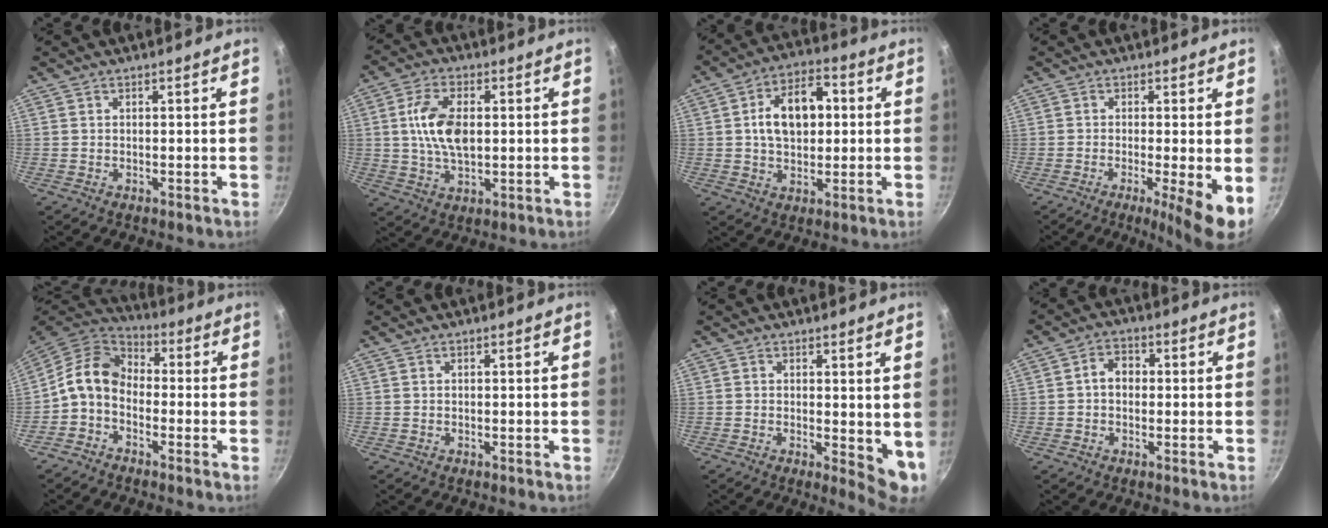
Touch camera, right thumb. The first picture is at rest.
{"total": 10.3, "force": [1.2, 5.7, 8.5], "torque": [-0.152, 0.004, 0.019]}
{"total": 12.6, "force": [1.5, 8.2, 9.4], "torque": [-0.123, 0.019, 0.016]}
{"total": 7.6, "force": [-1.6, 0.9, 7.4], "torque": [-0.111, -0.009, -0.026]}
{"total": 9.6, "force": [-1.8, 7.1, 6.2], "torque": [-0.107, 0.044, -0.059]}
{"total": 0.0}
{"total": 6.2, "force": [0.8, 2.6, 5.6], "torque": [-0.066, -0.020, 0.010]}
{"total": 4.1, "force": [0.0, 3.2, 2.5], "torque": [-0.021, 0.013, -0.006]}